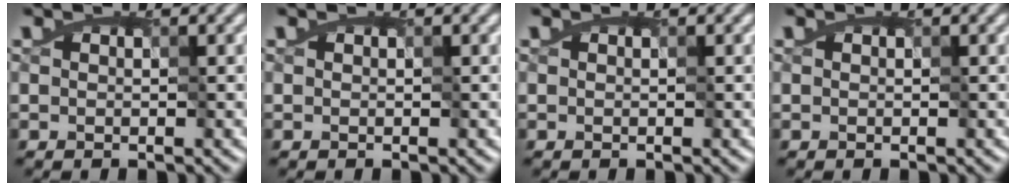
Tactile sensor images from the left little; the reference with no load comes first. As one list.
[{"total": 0.0}, {"total": 0.0}, {"total": 0.0}]